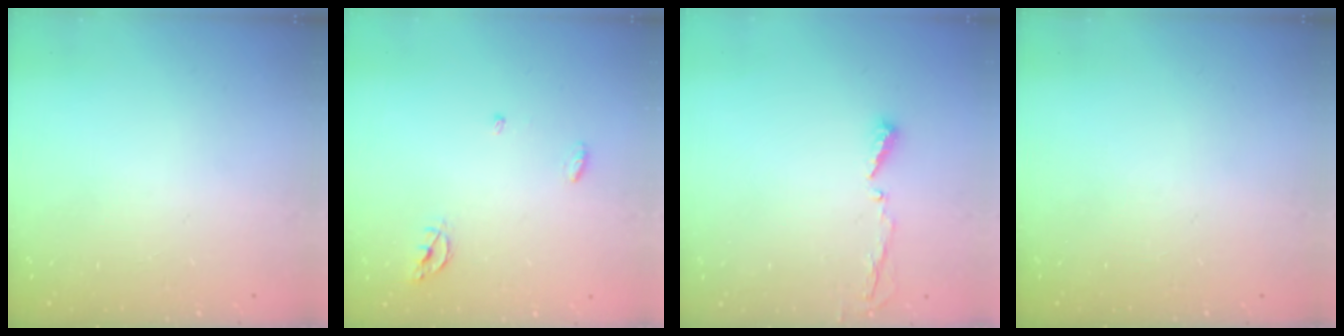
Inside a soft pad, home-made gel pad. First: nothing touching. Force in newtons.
{"total": 4.2, "press": 4.2, "slide": 0.3}
{"total": 3.6, "press": 3.6, "slide": 0.4}
{"total": 0.0}